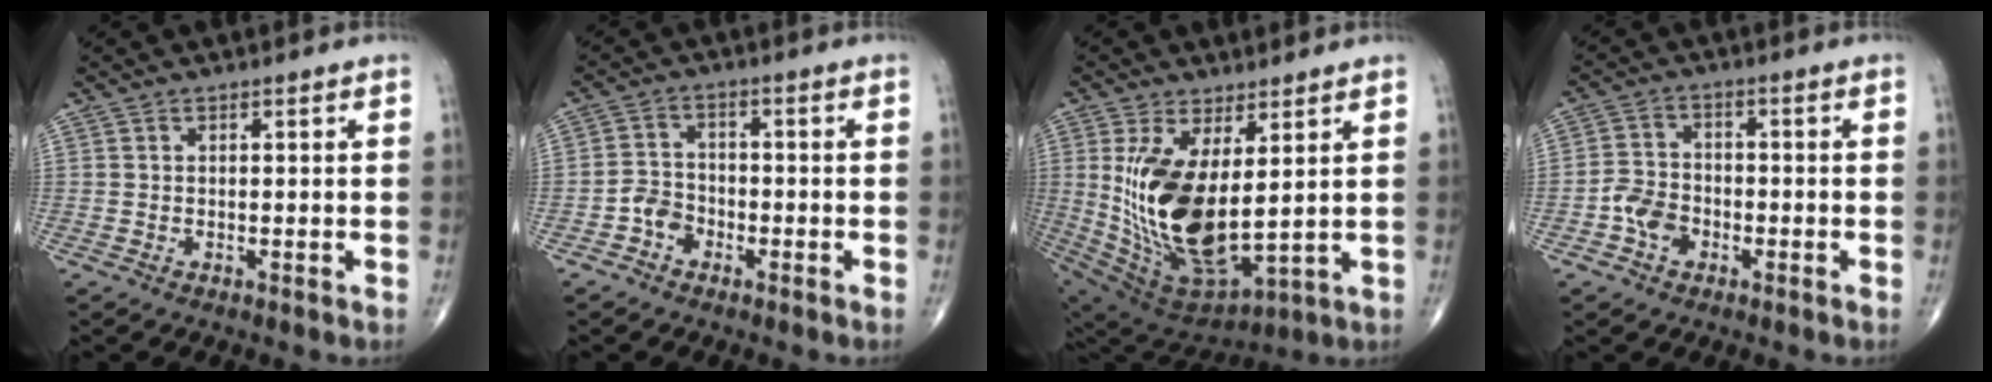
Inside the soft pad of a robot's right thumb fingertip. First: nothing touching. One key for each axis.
{"total": 4.1, "fx": -2.1, "fy": 3.2, "fz": 1.5, "tx": -0.010, "ty": 0.020, "tz": -0.047}
{"total": 19.0, "fx": 2.5, "fy": 8.7, "fz": 16.7, "tx": -0.328, "ty": -0.036, "tz": 0.073}
{"total": 5.6, "fx": -2.3, "fy": 4.2, "fz": 2.9, "tx": -0.039, "ty": 0.021, "tz": -0.048}